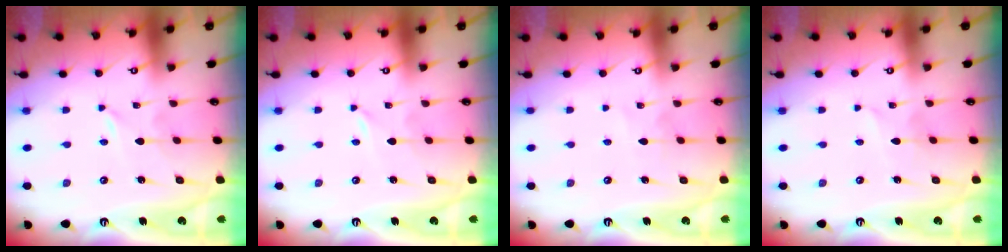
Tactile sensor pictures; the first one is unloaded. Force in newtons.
{"total": 0.0}
{"total": 2.7, "press": 2.7, "slide": 0.3}
{"total": 1.9, "press": 1.9, "slide": 0.2}